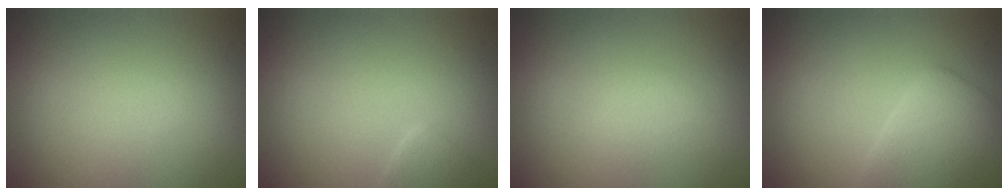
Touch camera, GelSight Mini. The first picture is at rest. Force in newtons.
{"total": 1.6, "press": 1.6, "slide": 0.1}
{"total": 0.8, "press": 0.8, "slide": 0.1}
{"total": 3.7, "press": 3.7, "slide": 0.2}